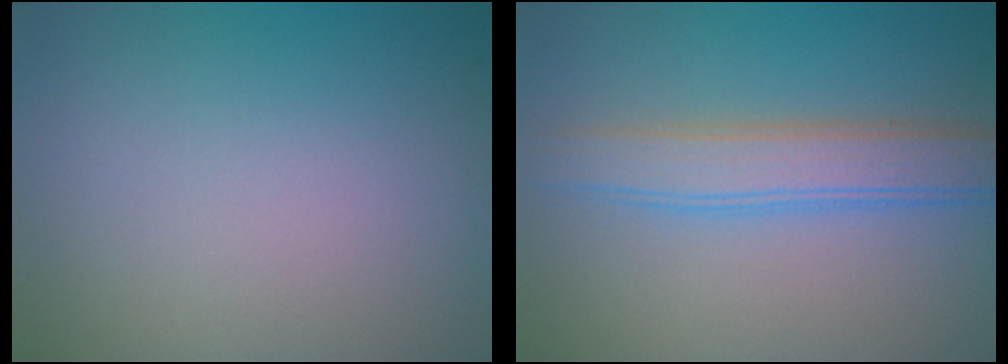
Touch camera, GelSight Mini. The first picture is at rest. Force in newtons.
{"total": 3.8, "press": 3.8, "slide": 0.1}